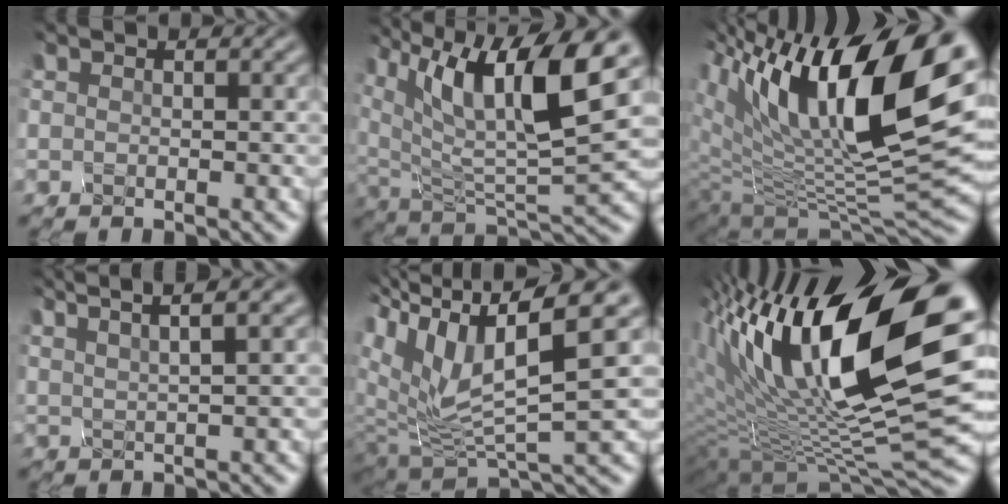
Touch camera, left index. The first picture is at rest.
{"total": 11.8, "force": [5.0, 4.2, 9.9], "torque": [-0.181, -0.007, 0.096]}
{"total": 17.0, "force": [5.9, 6.7, 14.5], "torque": [-0.250, 0.015, 0.093]}
{"total": 6.4, "force": [4.6, 1.4, 4.2], "torque": [-0.076, 0.023, 0.044]}
{"total": 10.4, "force": [2.6, 3.8, 9.3], "torque": [-0.189, 0.001, 0.052]}
{"total": 17.7, "force": [3.9, 6.7, 15.9], "torque": [-0.278, 0.023, 0.054]}